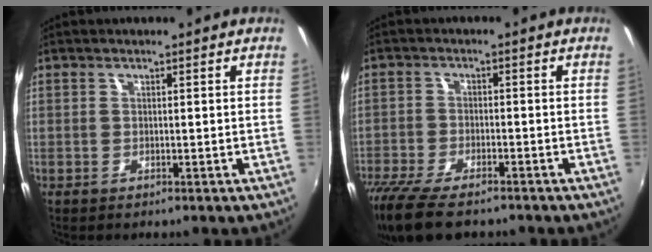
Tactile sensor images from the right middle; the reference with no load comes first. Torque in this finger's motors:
{"motor_torque": [1.20, -0.94, 0.22, 0.08]}